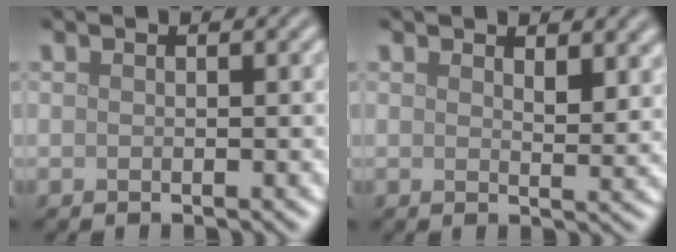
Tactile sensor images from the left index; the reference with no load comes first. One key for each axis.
{"total": 2.1, "fx": 1.4, "fy": 0.8, "fz": 1.4, "tx": -0.021, "ty": -0.006, "tz": 0.025}